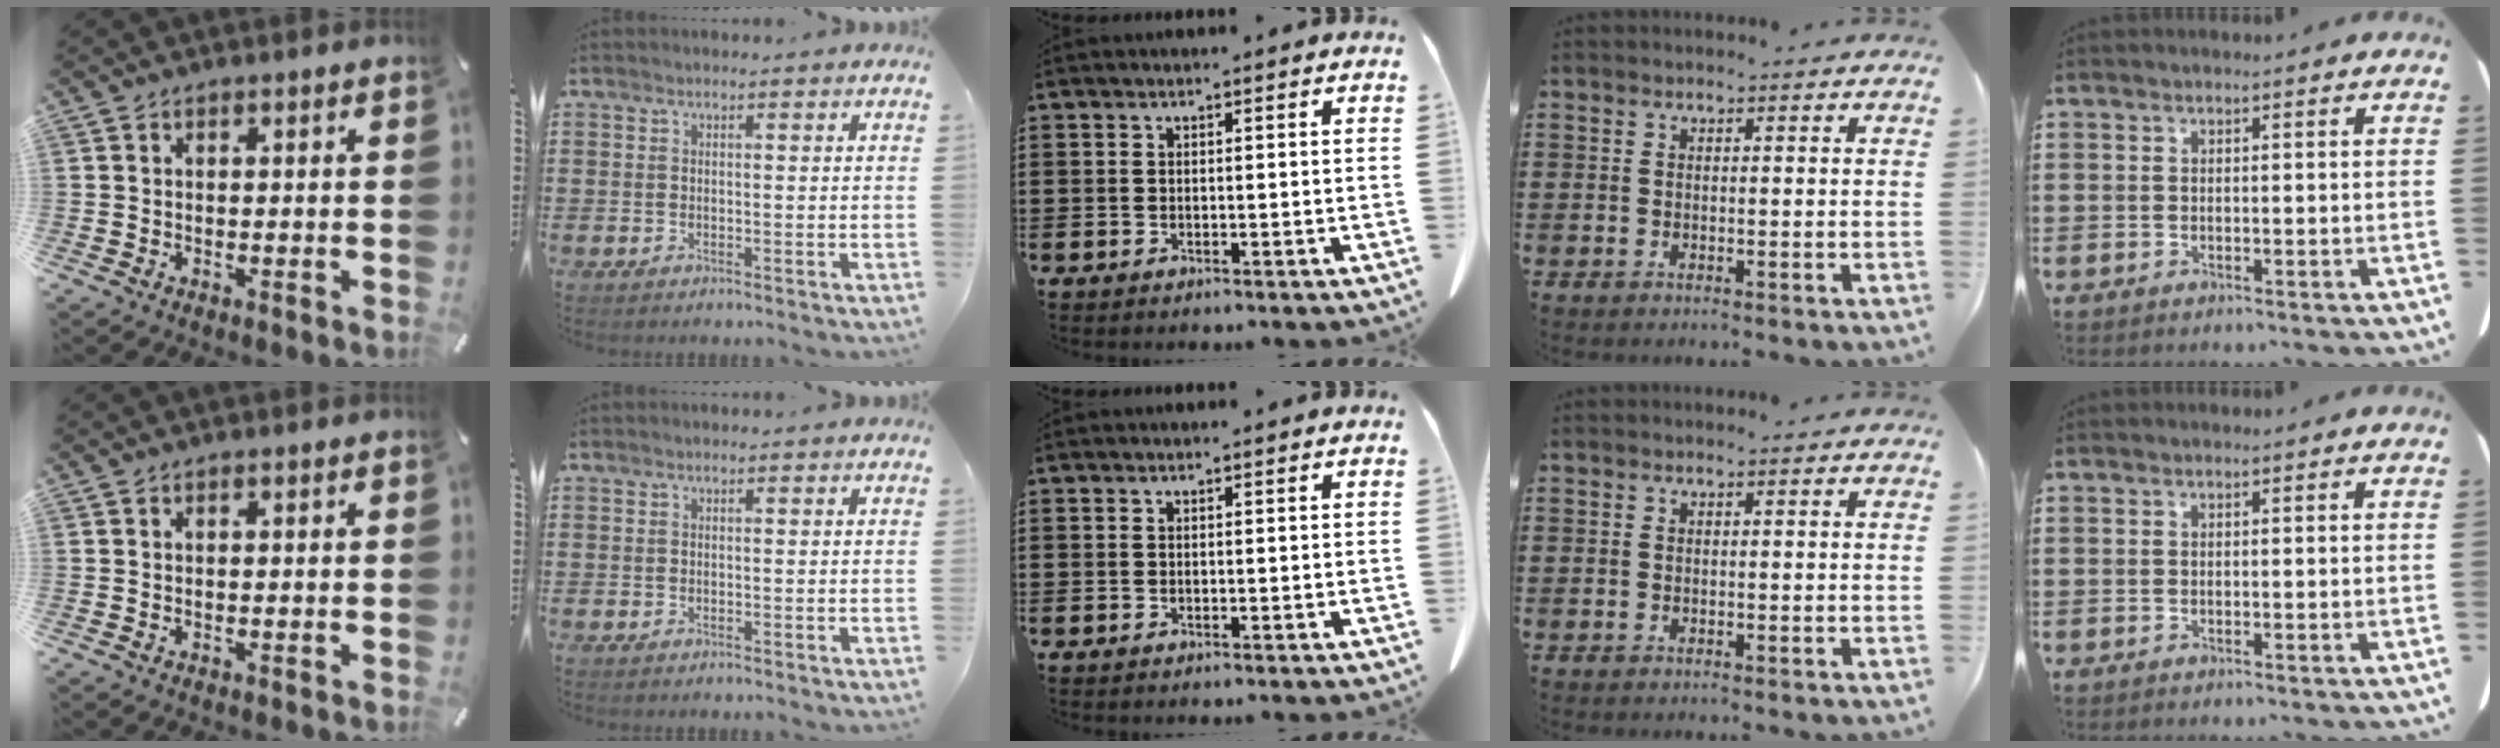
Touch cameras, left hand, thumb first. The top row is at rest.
{}